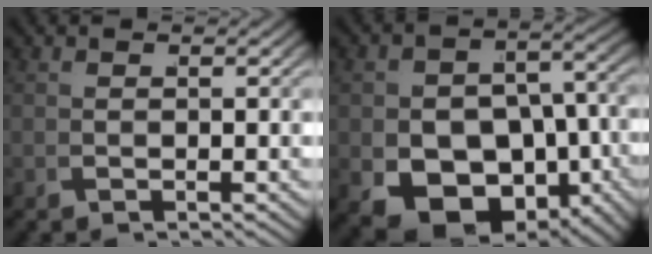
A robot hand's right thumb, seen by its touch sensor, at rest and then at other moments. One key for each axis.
{"total": 11.9, "fx": -4.3, "fy": 8.7, "fz": 7.0, "tx": -0.139, "ty": -0.056, "tz": -0.044}